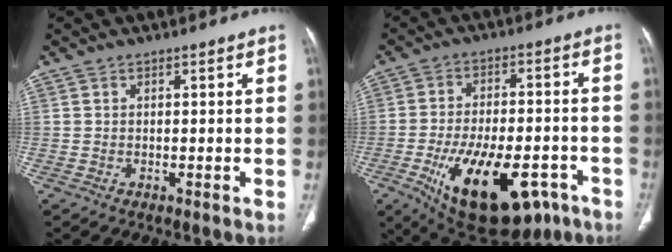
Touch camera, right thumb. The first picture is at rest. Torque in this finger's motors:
{"motor_torque": [1.69, 2.37, 1.81, -0.34, 0.54]}